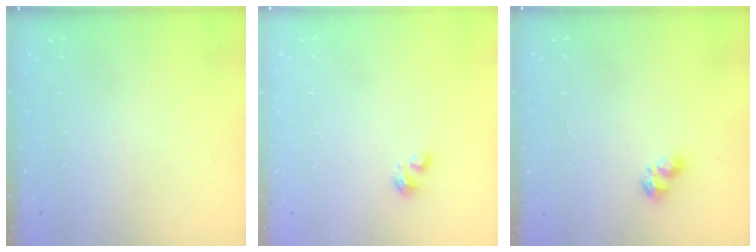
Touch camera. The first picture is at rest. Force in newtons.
{"total": 1.4, "press": 1.4, "slide": 0.2}
{"total": 2.7, "press": 2.6, "slide": 0.5}